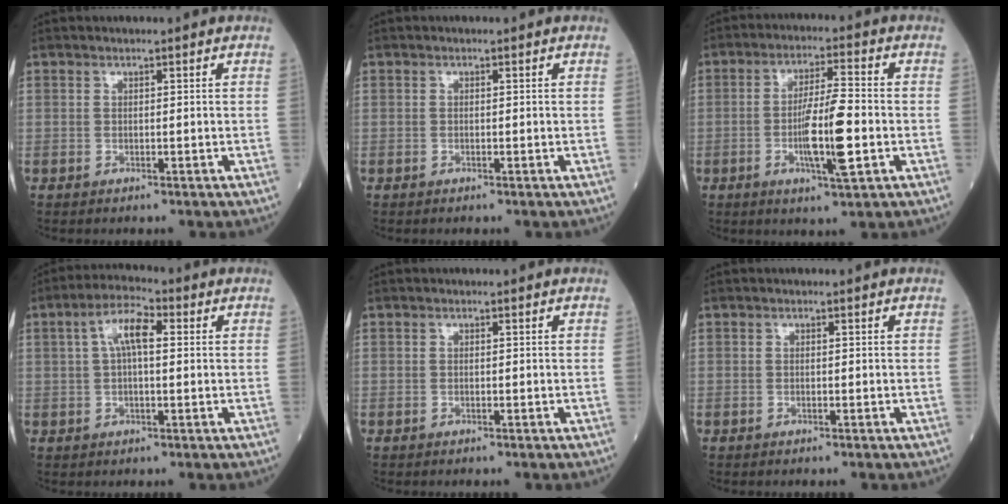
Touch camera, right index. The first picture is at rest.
{"total": 0.0}
{"total": 9.6, "force": [-2.1, 1.0, 9.3], "torque": [-0.168, -0.005, -0.036]}
{"total": 6.8, "force": [1.7, 2.4, 6.2], "torque": [-0.126, 0.022, 0.029]}
{"total": 0.0}
{"total": 0.0}